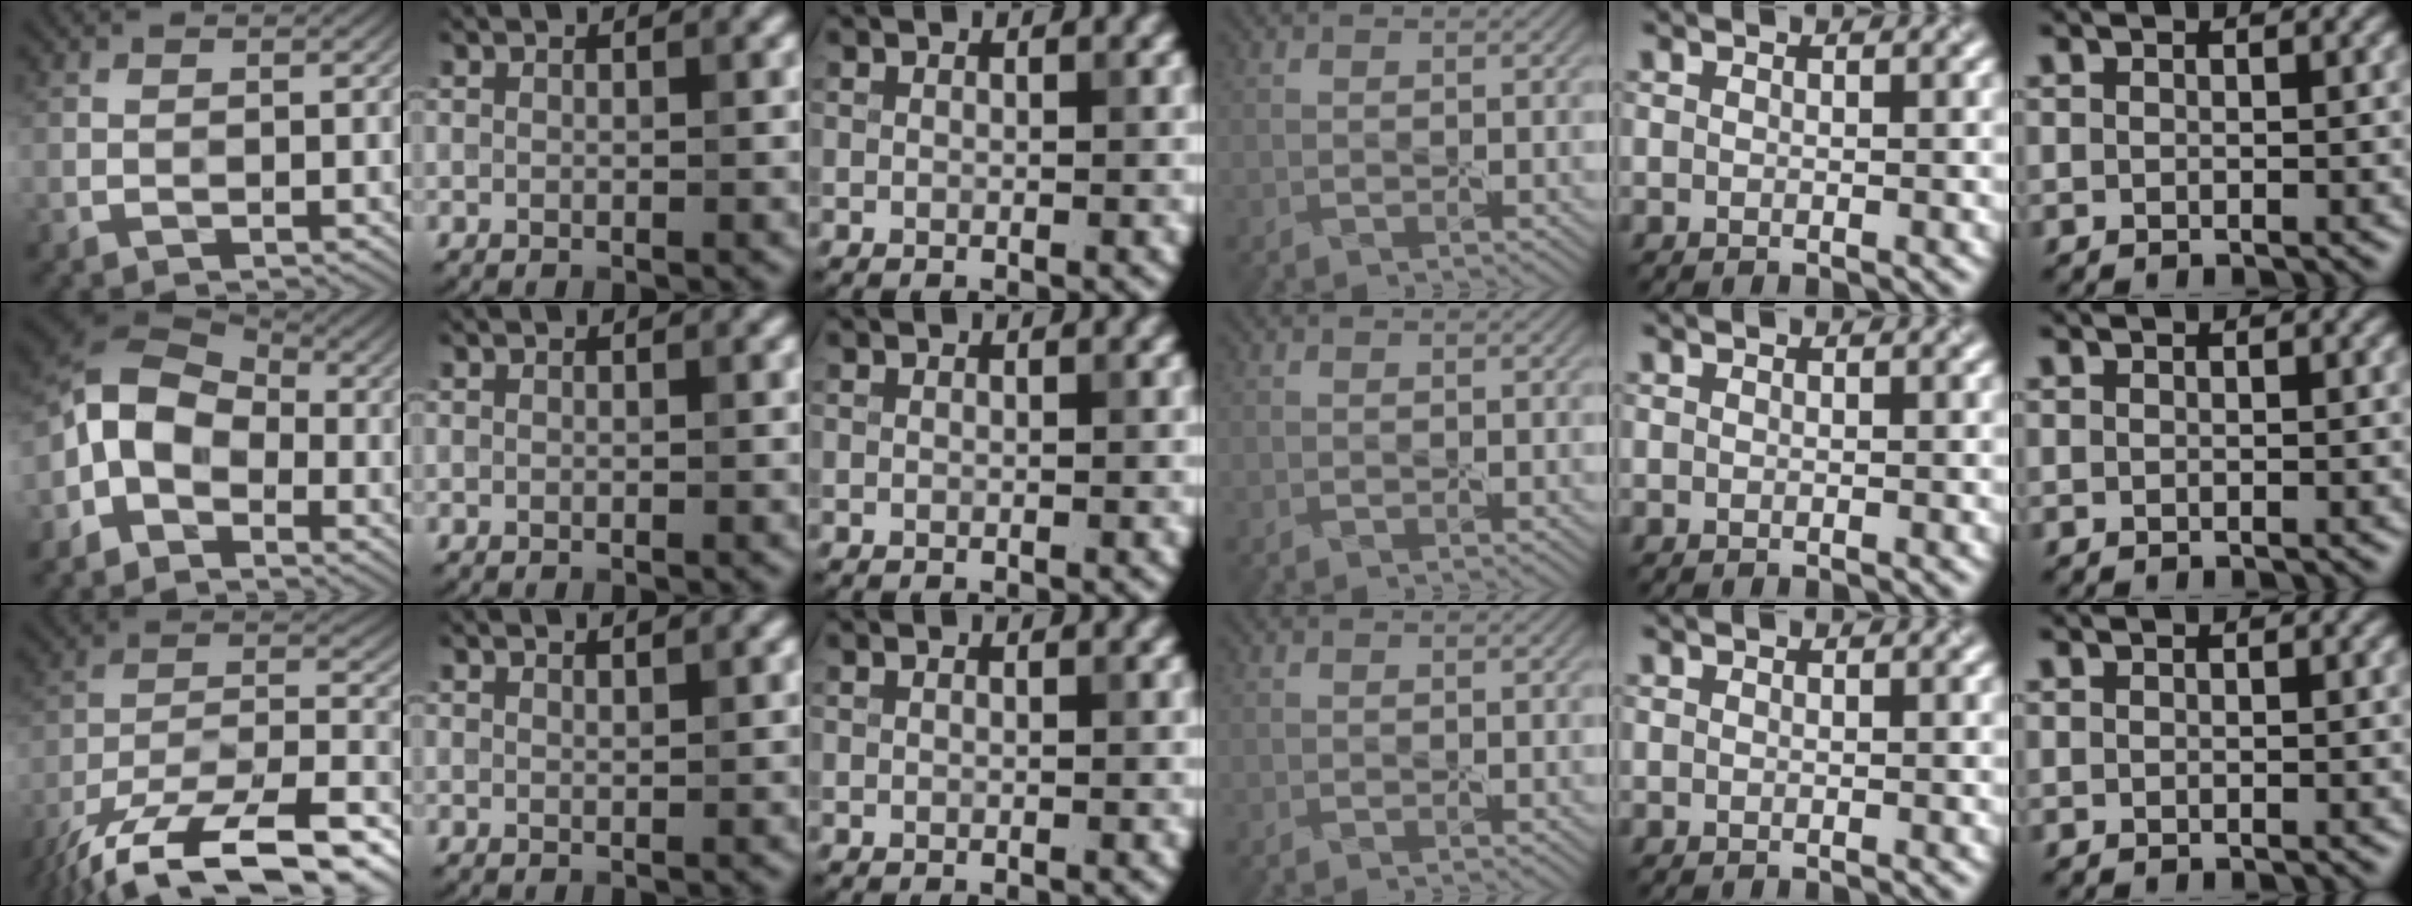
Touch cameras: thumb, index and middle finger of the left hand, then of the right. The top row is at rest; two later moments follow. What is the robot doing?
{"motion": "peel", "object": "cling film"}